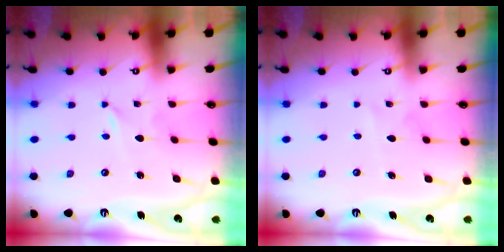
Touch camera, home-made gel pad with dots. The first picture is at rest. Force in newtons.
{"total": 5.4, "press": 5.3, "slide": 0.6}